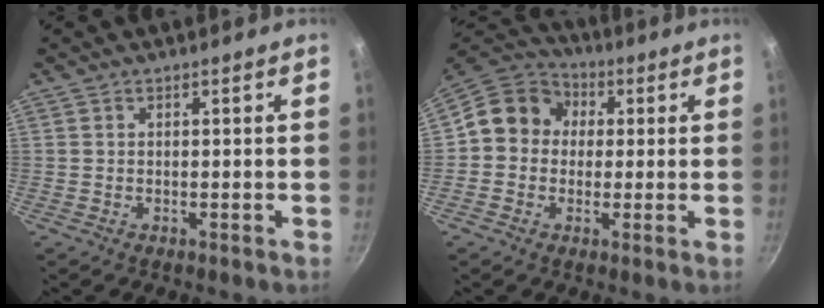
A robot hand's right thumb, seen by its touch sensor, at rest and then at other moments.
{"total": 10.7, "force": [1.2, 9.6, 4.6], "torque": [-0.044, 0.025, -0.005]}